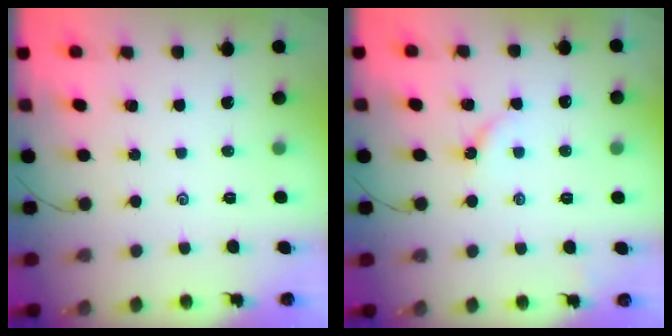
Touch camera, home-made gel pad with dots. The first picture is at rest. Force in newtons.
{"total": 2.7, "press": 2.7, "slide": 0.4}